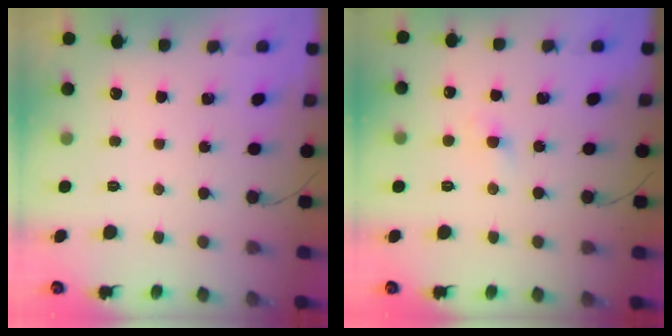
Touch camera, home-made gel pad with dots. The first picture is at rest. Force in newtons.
{"total": 1.9, "press": 1.7, "slide": 0.8}